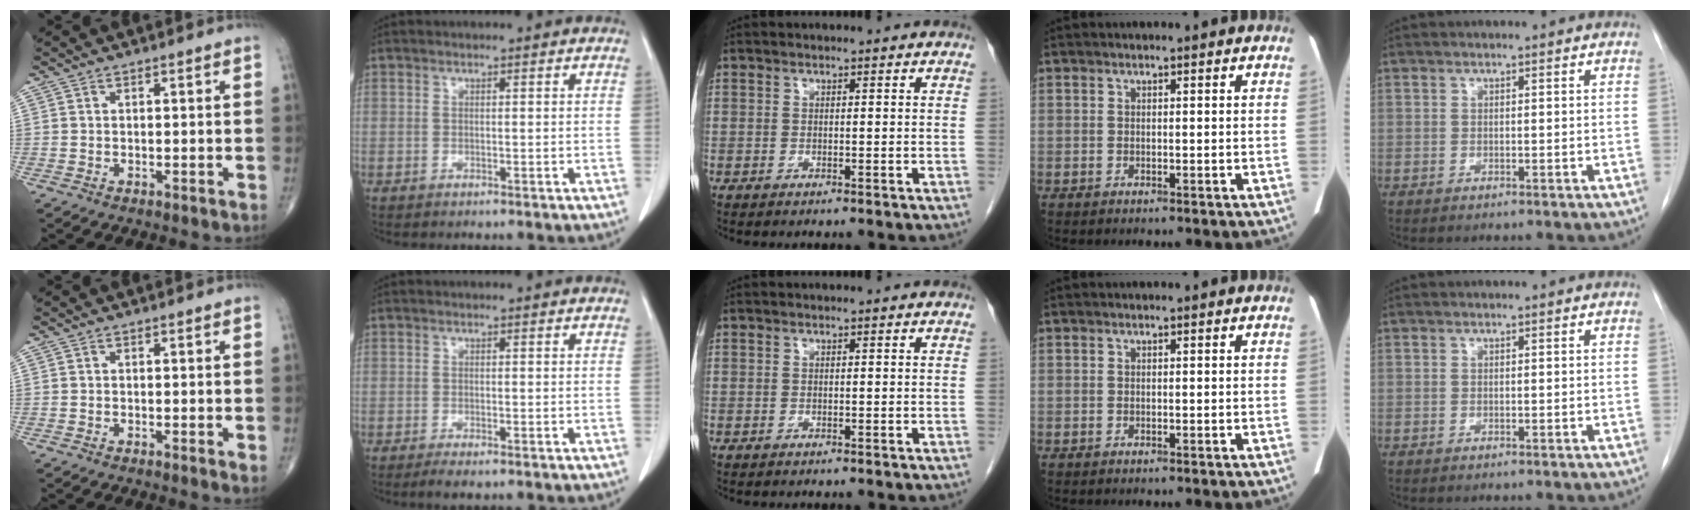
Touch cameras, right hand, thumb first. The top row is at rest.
{"thumb": {"total": 1.2, "force": [-0.1, 0.3, 1.2], "torque": [-0.018, -0.005, -0.005]}, "index": {"total": 2.1, "force": [-1.5, 0.4, 1.4], "torque": [-0.022, -0.005, -0.024]}}